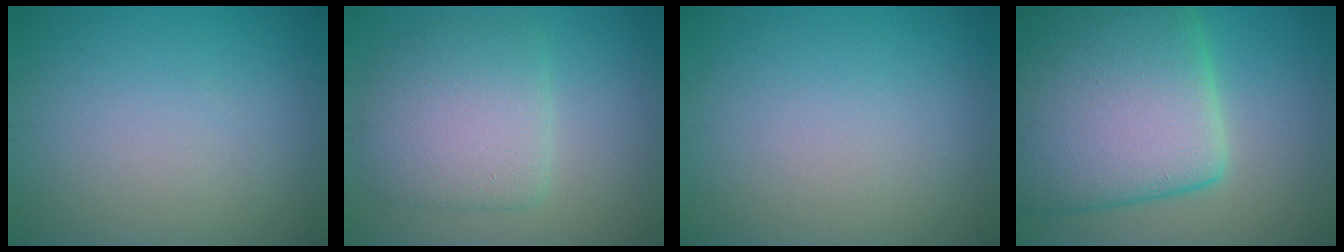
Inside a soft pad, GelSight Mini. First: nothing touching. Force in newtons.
{"total": 5.7, "press": 5.7, "slide": 0.2}
{"total": 0.0}
{"total": 15.9, "press": 15.9, "slide": 0.8}